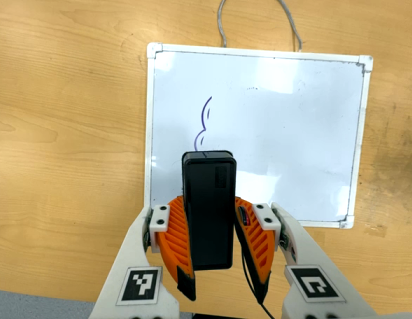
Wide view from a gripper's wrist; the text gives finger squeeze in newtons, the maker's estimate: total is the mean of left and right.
{"total": 5.4, "left": 4.5, "right": 6.2}